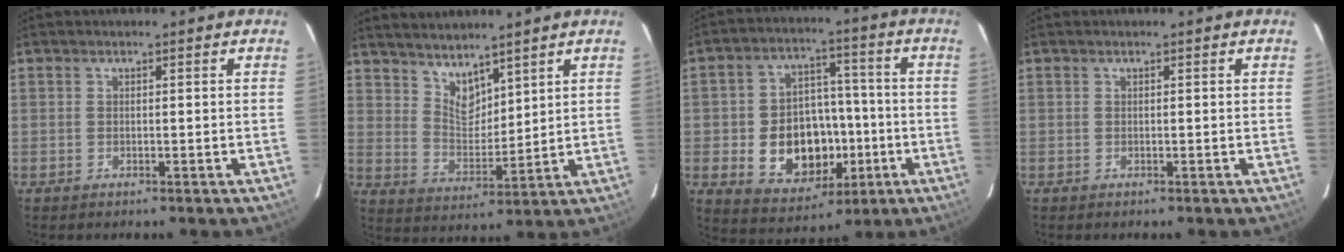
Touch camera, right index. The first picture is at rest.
{"total": 8.0, "force": [6.6, 3.1, 3.3], "torque": [-0.050, 0.001, 0.130]}
{"total": 14.8, "force": [-3.5, 10.9, 9.5], "torque": [-0.200, 0.019, -0.032]}
{"total": 0.0}